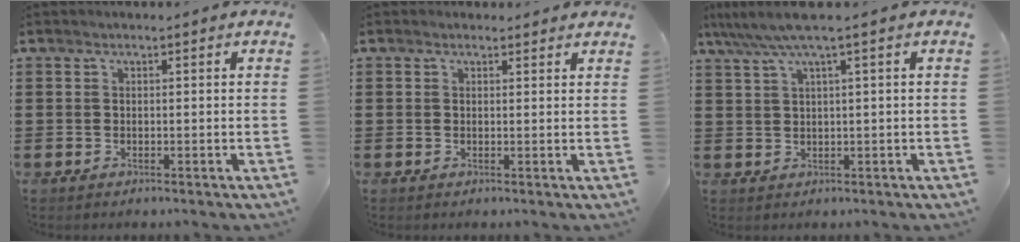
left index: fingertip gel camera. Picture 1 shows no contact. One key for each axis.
{"total": 1.1, "fx": 0.9, "fy": 0.6, "fz": 0.1, "tx": -0.004, "ty": 0.005, "tz": 0.018}
{"total": 3.8, "fx": 1.9, "fy": -0.4, "fz": 3.3, "tx": -0.075, "ty": -0.007, "tz": 0.030}